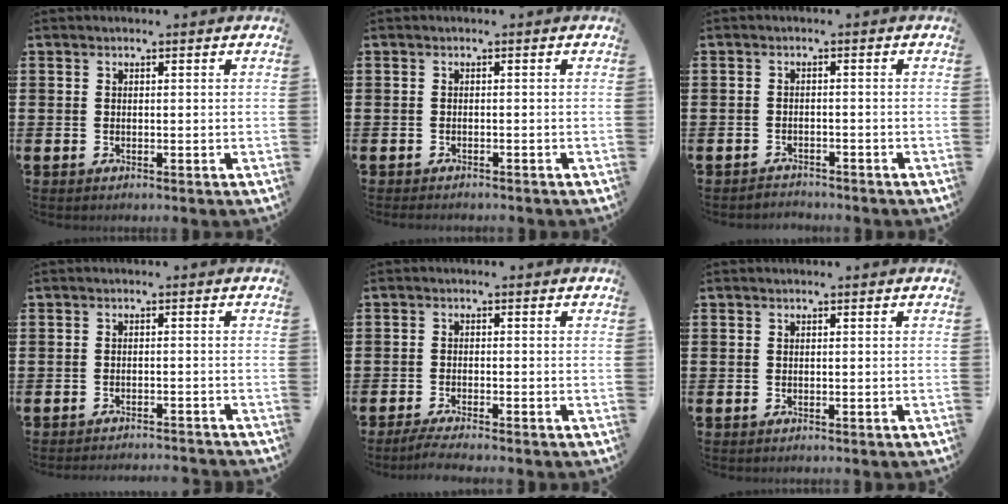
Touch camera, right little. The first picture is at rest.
{"total": 0.6, "force": [-0.6, 0.0, 0.0], "torque": [-0.002, -0.003, -0.012]}
{"total": 1.5, "force": [-1.5, 0.1, -0.2], "torque": [-0.001, 0.004, -0.033]}
{"total": 1.6, "force": [-1.6, -0.2, 0.0], "torque": [-0.002, 0.003, -0.033]}
{"total": 1.9, "force": [-1.7, -0.1, 1.0], "torque": [-0.016, 0.003, -0.031]}
{"total": 0.0}